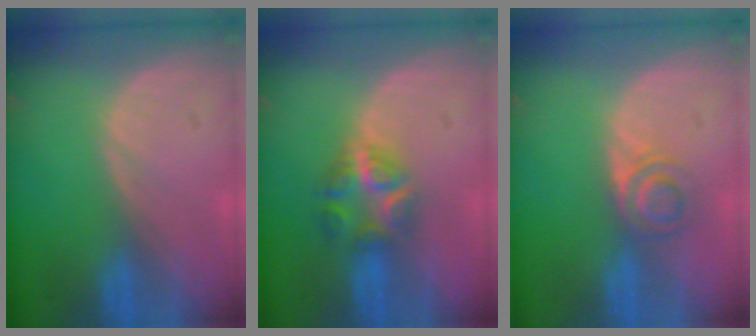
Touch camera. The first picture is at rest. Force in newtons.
{"total": 5.8, "press": 5.6, "slide": 1.5}
{"total": 3.8, "press": 3.6, "slide": 0.9}